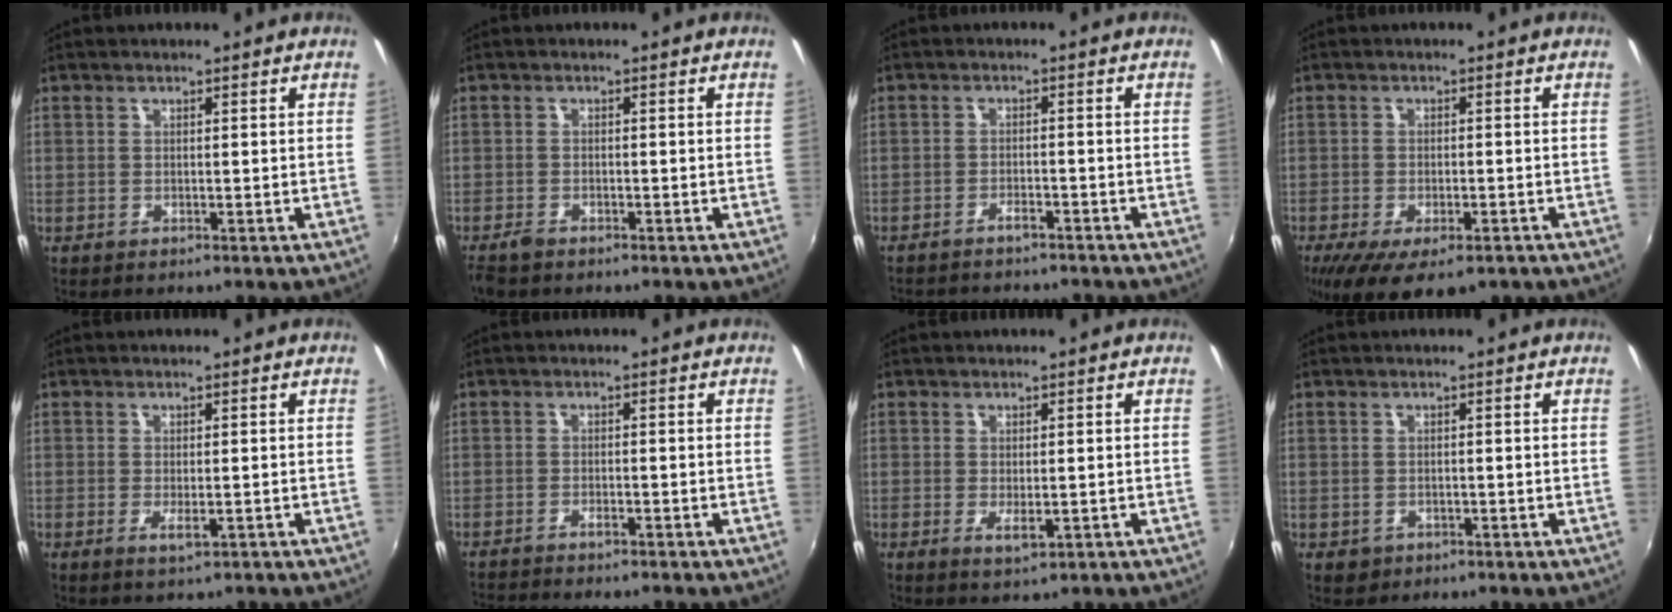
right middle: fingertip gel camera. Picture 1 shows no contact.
{"total": 2.4, "force": [-2.1, 0.9, 0.9], "torque": [-0.027, -0.006, -0.043]}
{"total": 7.5, "force": [-6.8, 1.9, 2.6], "torque": [-0.068, -0.008, -0.097]}
{"total": 11.9, "force": [-7.6, 4.8, 7.8], "torque": [-0.162, -0.042, -0.115]}
{"total": 2.2, "force": [-1.1, 0.7, 1.8], "torque": [-0.032, -0.004, -0.014]}
{"total": 5.8, "force": [-5.3, 0.4, 2.3], "torque": [-0.056, -0.013, -0.087]}
{"total": 2.8, "force": [-0.8, 1.1, 2.4], "torque": [-0.041, -0.007, -0.009]}
{"total": 2.5, "force": [-0.9, 2.1, 0.9], "torque": [-0.023, -0.004, -0.009]}